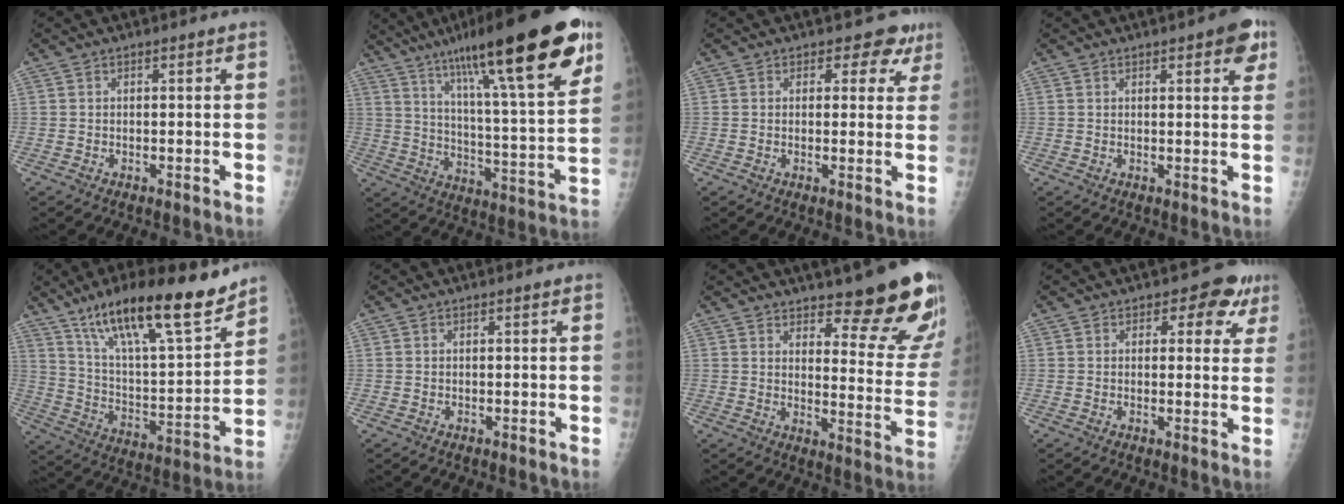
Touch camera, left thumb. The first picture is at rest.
{"total": 28.7, "force": [16.5, 5.2, 22.9], "torque": [-0.345, -0.037, 0.259]}
{"total": 4.8, "force": [3.1, 3.3, 1.4], "torque": [0.019, -0.015, 0.024]}
{"total": 6.1, "force": [3.1, 2.1, 4.8], "torque": [-0.038, -0.008, 0.031]}
{"total": 22.3, "force": [15.8, 5.1, 14.9], "torque": [-0.223, -0.070, 0.271]}
{"total": 0.0}
{"total": 16.5, "force": [12.4, 4.3, 10.0], "torque": [-0.082, -0.101, 0.156]}
{"total": 6.2, "force": [3.1, 4.1, 3.6], "torque": [0.004, -0.007, 0.030]}